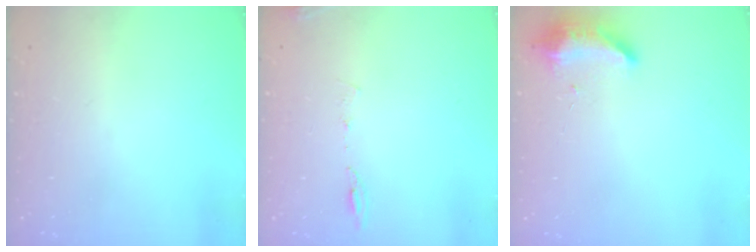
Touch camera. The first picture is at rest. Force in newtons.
{"total": 6.4, "press": 6.2, "slide": 1.6}
{"total": 8.4, "press": 8.4, "slide": 0.4}